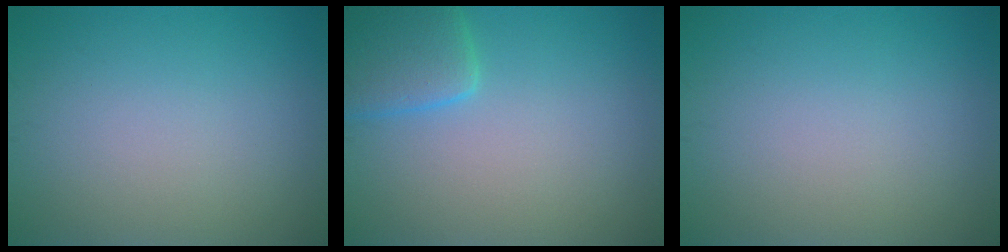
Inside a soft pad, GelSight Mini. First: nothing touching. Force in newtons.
{"total": 3.7, "press": 3.7, "slide": 0.3}
{"total": 0.0}